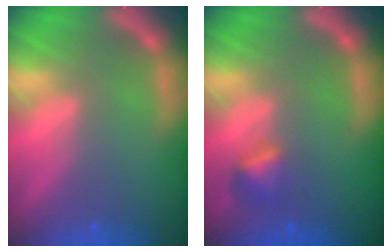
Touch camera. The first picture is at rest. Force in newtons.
{"total": 1.9}